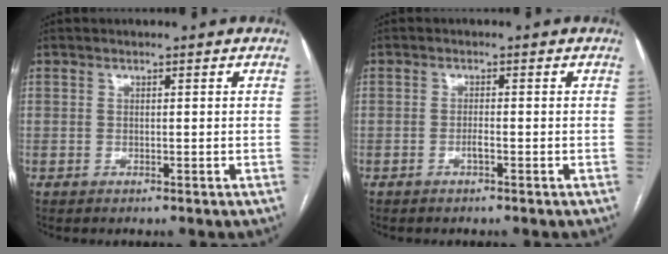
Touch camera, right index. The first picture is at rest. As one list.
[{"total": 1.1, "force": [-0.6, 0.0, 0.9], "torque": [-0.018, 0.002, -0.012]}]